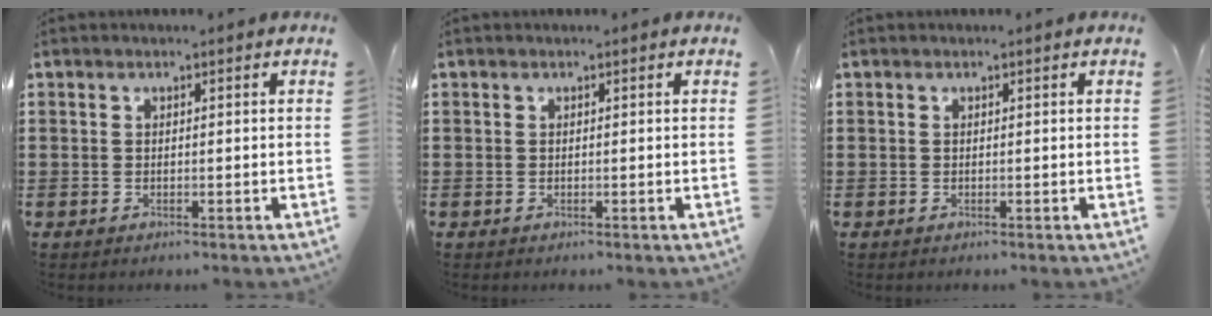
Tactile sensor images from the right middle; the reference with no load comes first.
{"total": 0.0}
{"total": 0.0}